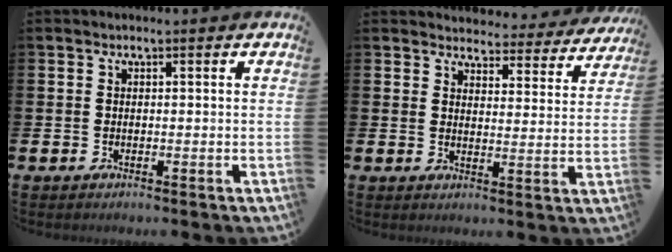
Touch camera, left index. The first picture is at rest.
{"total": 3.9, "force": [3.8, 1.0, 0.2], "torque": [-0.010, -0.032, 0.062]}